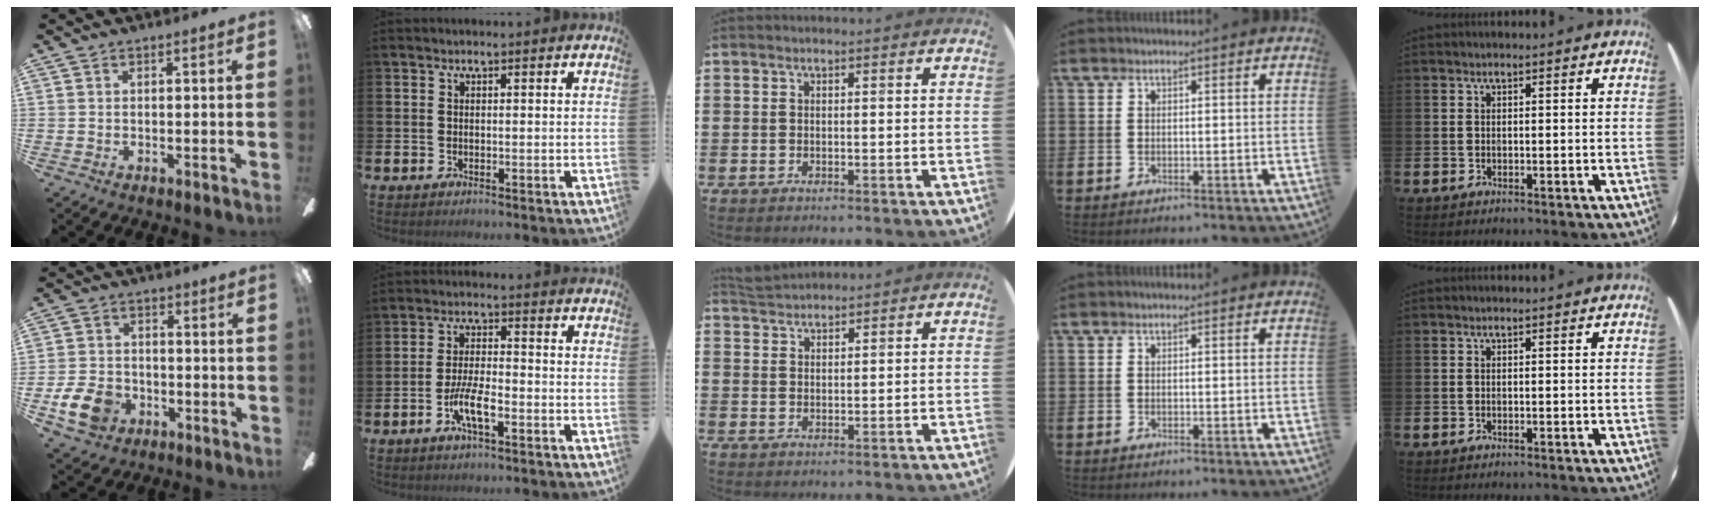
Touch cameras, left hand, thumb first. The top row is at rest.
{"thumb": {"total": 9.6, "force": [-4.4, 7.0, 5.0], "torque": [-0.114, 0.025, -0.080]}, "index": {"total": 5.3, "force": [-2.1, 1.5, 4.7], "torque": [-0.100, -0.001, -0.042]}, "middle": {"total": 2.6, "force": [2.6, 0.4, 0.0], "torque": [-0.005, 0.000, 0.050]}}